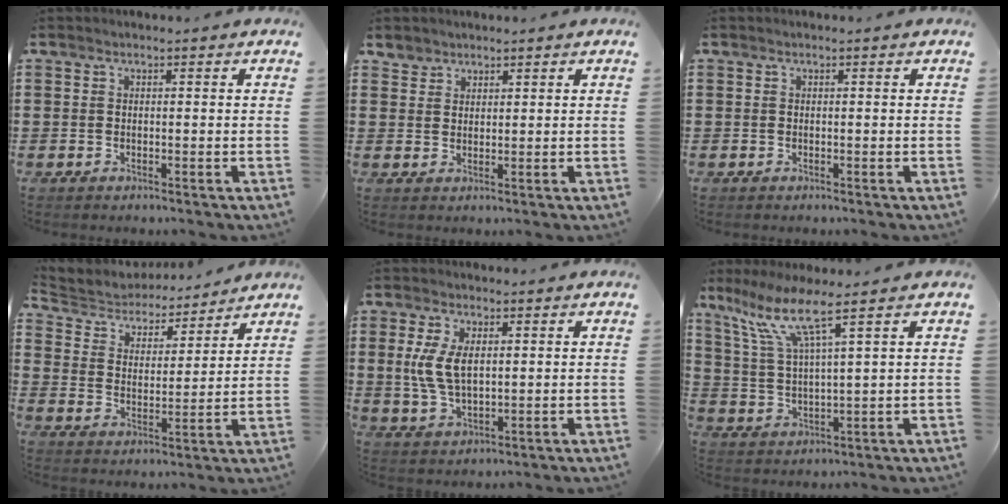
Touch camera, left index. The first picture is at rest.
{"total": 2.2, "force": [1.9, 1.2, -0.1], "torque": [-0.006, 0.006, 0.037]}
{"total": 0.0}
{"total": 4.4, "force": [4.2, 1.1, 0.2], "torque": [-0.032, -0.032, 0.068]}
{"total": 6.5, "force": [1.2, 3.4, 5.4], "torque": [-0.126, 0.004, 0.017]}
{"total": 9.0, "force": [5.8, 0.8, 6.8], "torque": [-0.158, -0.017, 0.098]}